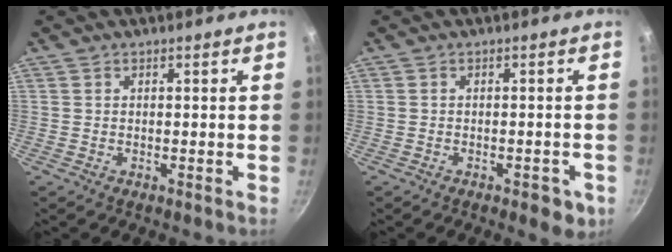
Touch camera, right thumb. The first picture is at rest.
{"total": 3.9, "force": [-1.9, 1.7, 2.9], "torque": [-0.027, 0.007, -0.021]}